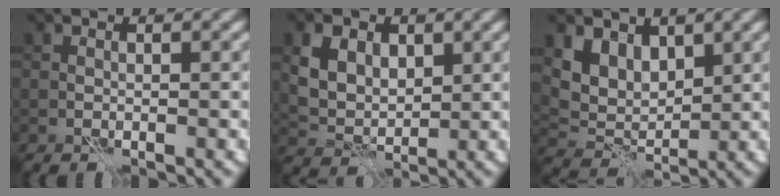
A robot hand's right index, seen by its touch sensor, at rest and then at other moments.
{"total": 6.2, "force": [2.5, 4.4, 3.5], "torque": [-0.077, 0.007, 0.041]}
{"total": 4.0, "force": [2.6, 2.6, 1.7], "torque": [-0.041, -0.013, 0.042]}